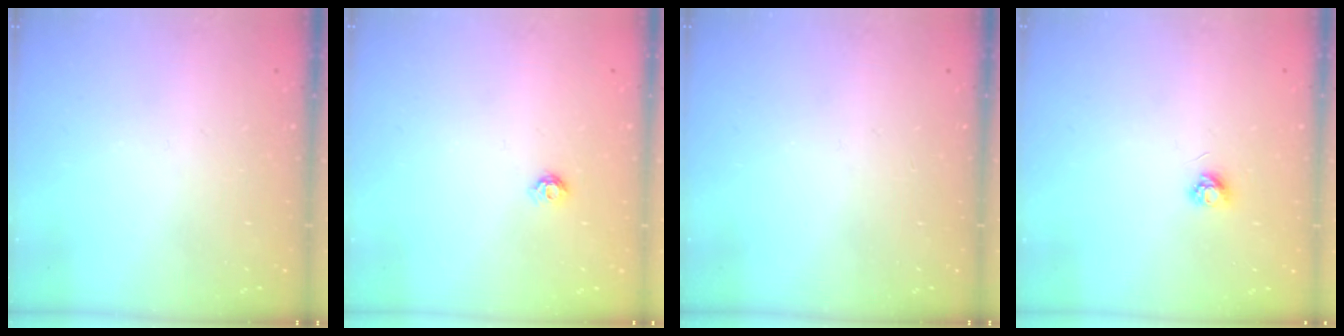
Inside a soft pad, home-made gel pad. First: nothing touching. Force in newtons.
{"total": 3.9, "press": 3.9, "slide": 0.5}
{"total": 0.0}
{"total": 3.2, "press": 3.1, "slide": 0.4}